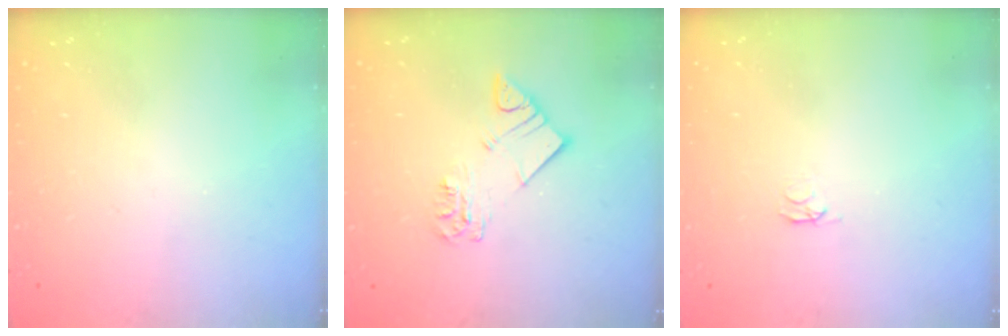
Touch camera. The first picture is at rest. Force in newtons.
{"total": 5.9, "press": 5.9, "slide": 0.4}
{"total": 2.1, "press": 2.0, "slide": 0.3}